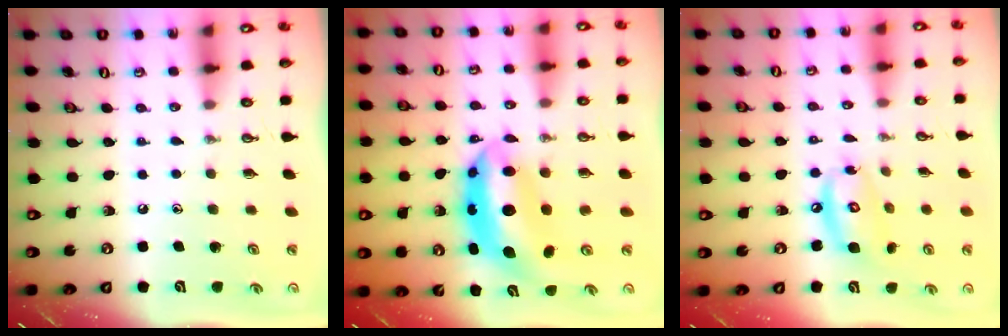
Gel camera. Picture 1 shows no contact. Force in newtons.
{"total": 9.4, "press": 9.4, "slide": 0.9}
{"total": 11.3, "press": 11.3, "slide": 1.2}